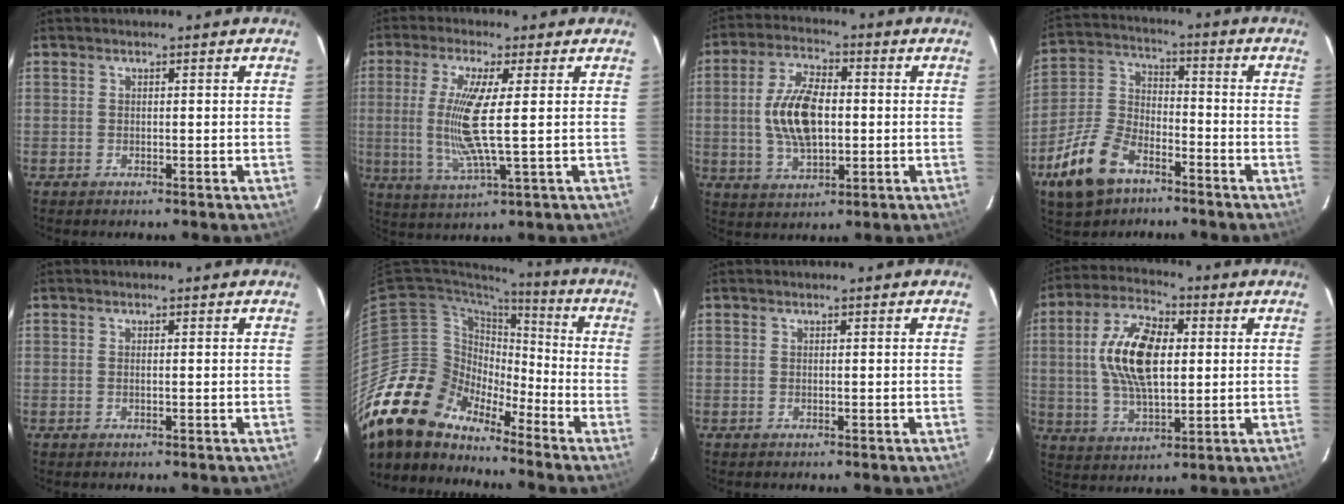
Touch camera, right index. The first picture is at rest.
{"total": 10.9, "force": [0.8, 0.8, 10.8], "torque": [-0.217, -0.011, 0.016]}
{"total": 11.7, "force": [-0.1, 5.9, 10.1], "torque": [-0.200, 0.008, 0.001]}
{"total": 13.6, "force": [-8.2, 7.4, 7.9], "torque": [-0.186, 0.008, -0.152]}
{"total": 0.6, "force": [0.0, -0.2, 0.6], "torque": [-0.011, 0.001, -0.002]}
{"total": 16.5, "force": [-14.1, 7.7, 3.8], "torque": [-0.085, 0.020, -0.270]}
{"total": 0.0}
{"total": 14.3, "force": [1.8, 6.9, 12.3], "torque": [-0.238, 0.014, 0.033]}